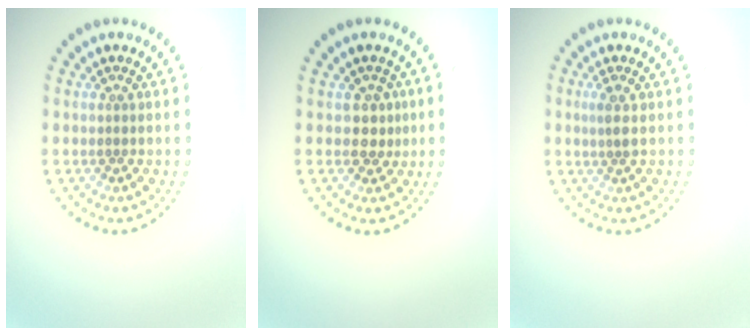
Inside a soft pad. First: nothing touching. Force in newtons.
{"total": 1.7, "press": 1.4, "slide": 1.0}
{"total": 1.2, "press": 1.0, "slide": 0.7}